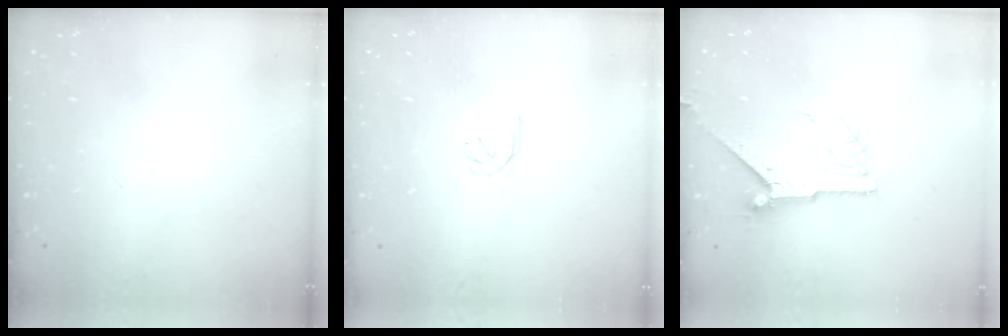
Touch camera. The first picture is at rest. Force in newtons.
{"total": 2.9, "press": 2.8, "slide": 0.8}
{"total": 9.0, "press": 9.0, "slide": 0.4}